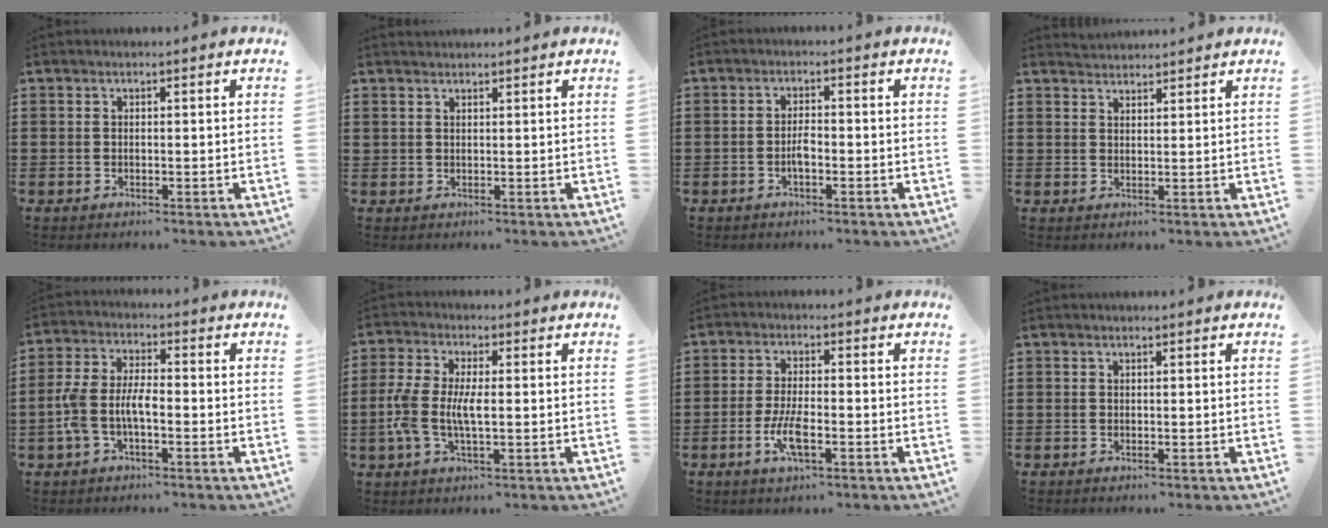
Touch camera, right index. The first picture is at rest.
{"total": 1.3, "force": [1.2, 0.5, -0.2], "torque": [0.001, 0.001, 0.024]}
{"total": 2.3, "force": [-0.9, 0.8, 2.0], "torque": [-0.045, 0.002, -0.019]}
{"total": 1.9, "force": [1.9, 0.1, -0.5], "torque": [0.006, 0.003, 0.038]}
{"total": 6.2, "force": [-1.7, 2.9, 5.2], "torque": [-0.124, 0.000, -0.040]}
{"total": 6.1, "force": [-0.7, 2.5, 5.6], "torque": [-0.133, -0.006, -0.021]}
{"total": 5.4, "force": [-2.0, 1.6, 4.8], "torque": [-0.105, -0.005, -0.042]}
{"total": 0.0}